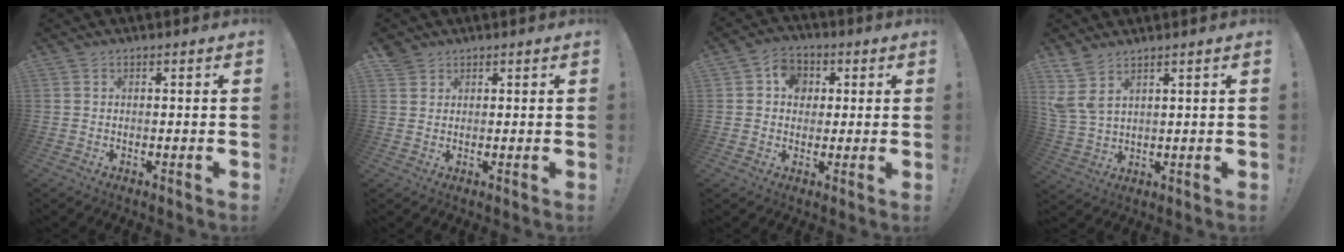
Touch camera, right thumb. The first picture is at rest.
{"total": 2.6, "force": [2.1, 1.6, 0.3], "torque": [-0.001, -0.013, 0.038]}
{"total": 8.1, "force": [1.7, 7.1, 3.5], "torque": [-0.041, 0.001, 0.033]}
{"total": 6.4, "force": [4.6, 2.3, 3.9], "torque": [-0.084, -0.023, 0.089]}